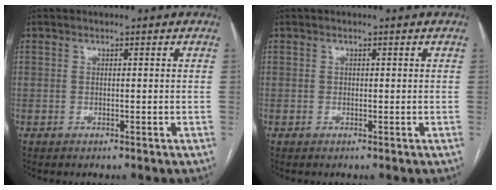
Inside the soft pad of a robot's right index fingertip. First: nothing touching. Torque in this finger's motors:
{"motor_torque": [0.34, 0.23, -0.03, 0.01]}